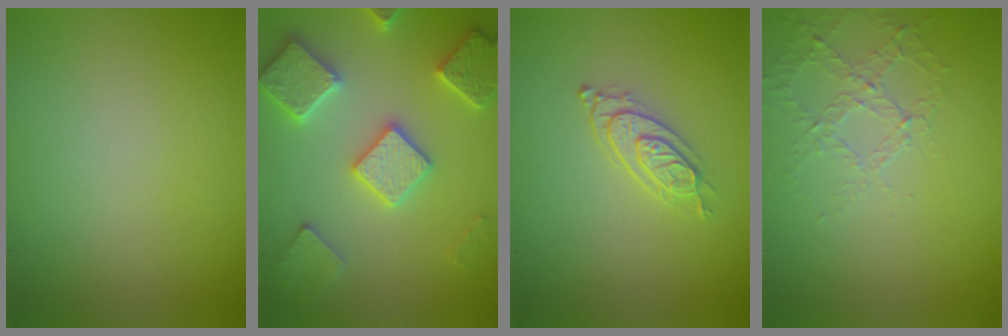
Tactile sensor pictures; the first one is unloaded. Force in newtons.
{"total": 5.7, "press": 5.6, "slide": 1.3}
{"total": 2.3, "press": 2.0, "slide": 1.1}
{"total": 1.4, "press": 0.8, "slide": 1.2}